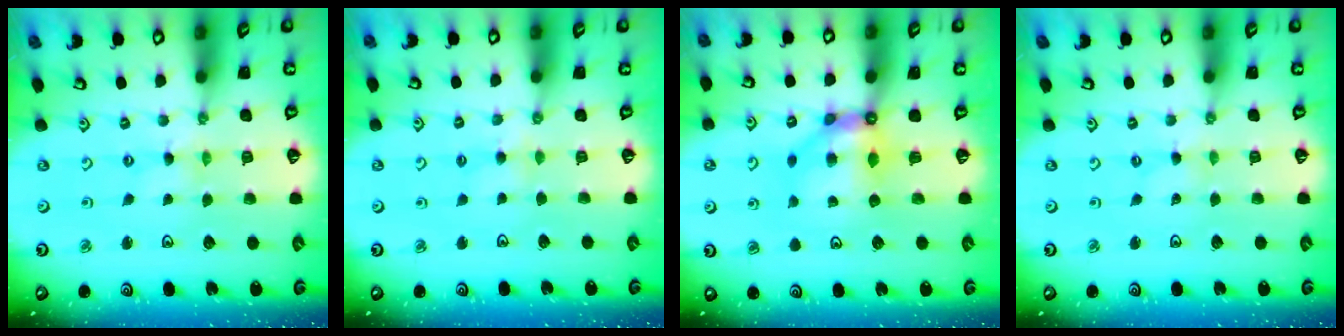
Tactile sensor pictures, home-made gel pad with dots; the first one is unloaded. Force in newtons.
{"total": 4.1, "press": 4.1, "slide": 0.5}
{"total": 7.8, "press": 7.8, "slide": 0.9}
{"total": 0.0}